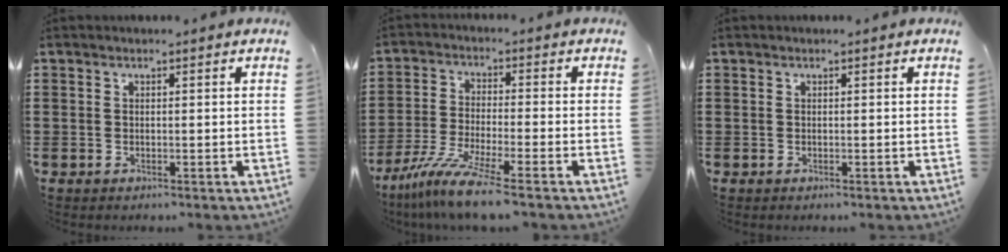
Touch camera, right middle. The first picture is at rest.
{"total": 8.0, "force": [-6.3, 0.0, 4.8], "torque": [-0.108, -0.018, -0.124]}
{"total": 0.0}